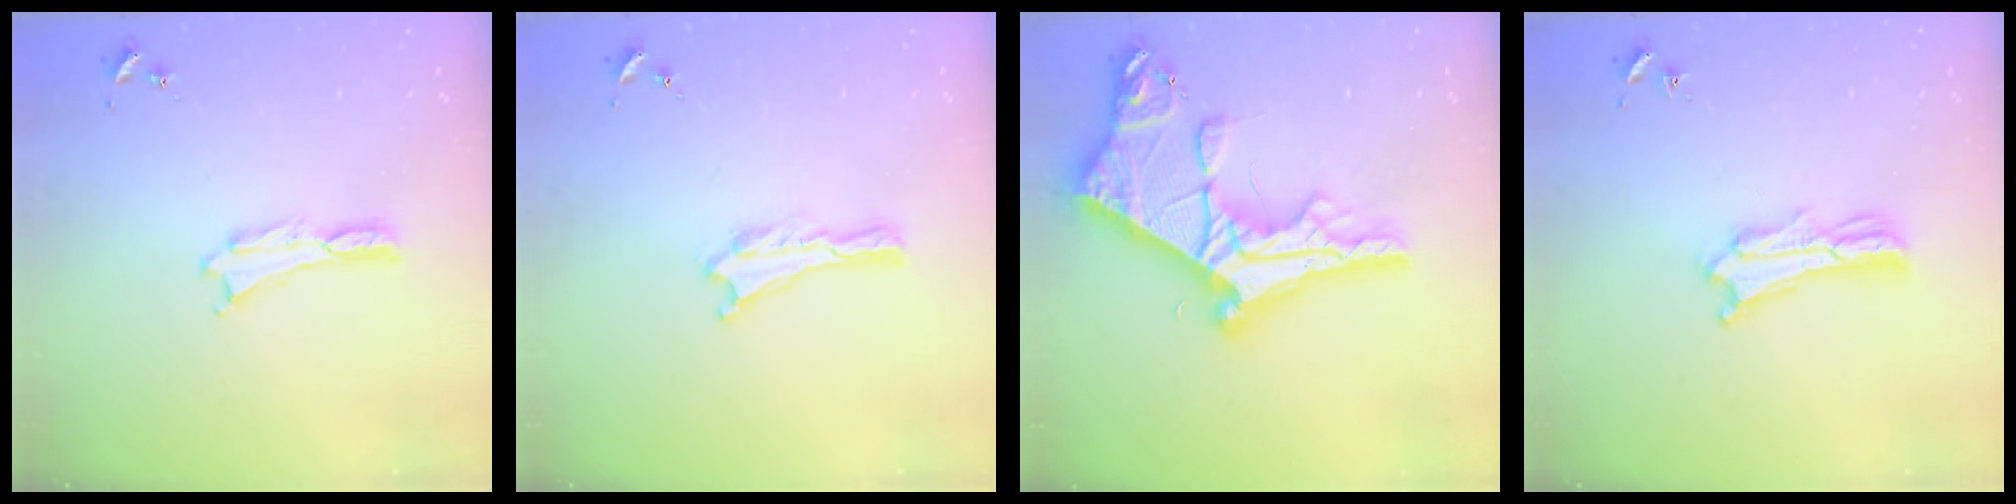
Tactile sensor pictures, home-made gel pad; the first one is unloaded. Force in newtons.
{"total": 0.0}
{"total": 12.9, "press": 12.9, "slide": 1.3}
{"total": 4.0, "press": 4.0, "slide": 0.4}